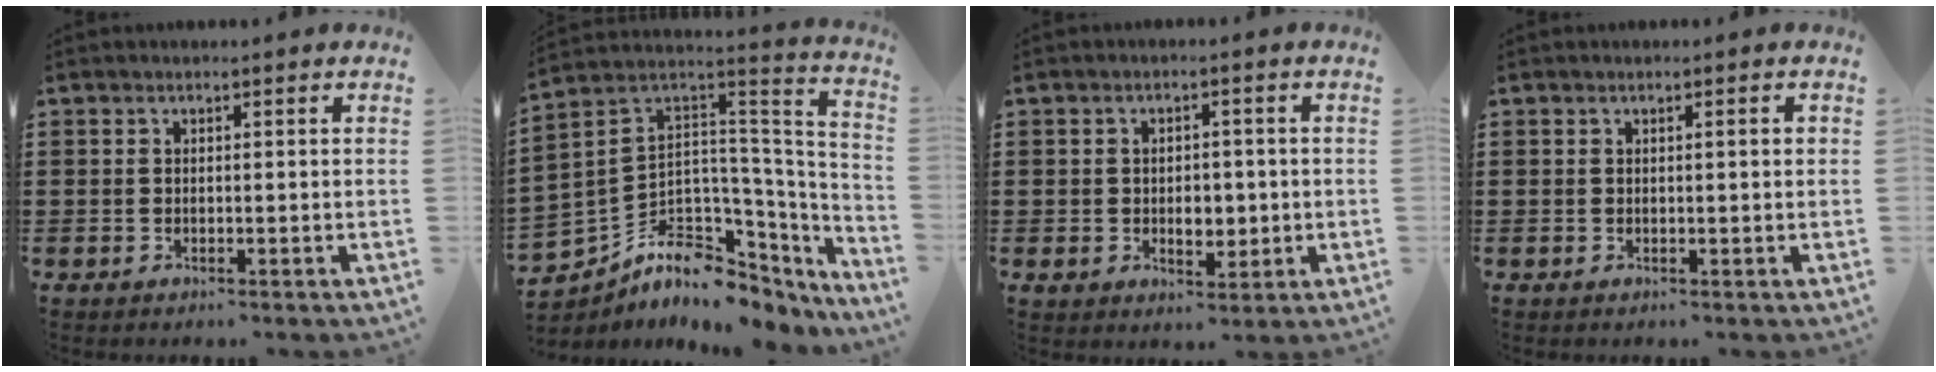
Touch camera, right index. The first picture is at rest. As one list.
[{"total": 7.4, "force": [-3.9, 5.1, 3.8], "torque": [-0.098, -0.022, -0.067]}, {"total": 3.9, "force": [-0.5, 2.8, 2.6], "torque": [-0.042, -0.002, -0.015]}, {"total": 1.0, "force": [0.2, 0.0, 1.0], "torque": [-0.019, 0.001, 0.002]}]